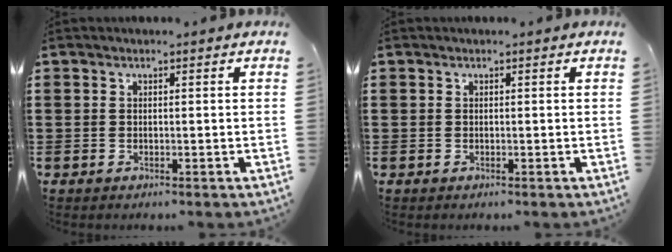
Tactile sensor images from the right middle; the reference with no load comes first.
{"total": 0.0}